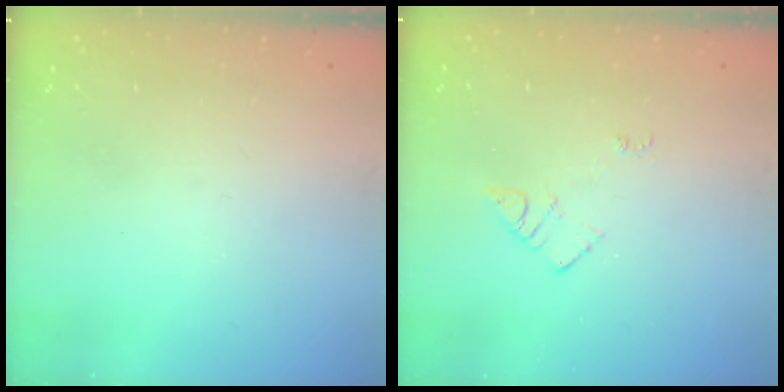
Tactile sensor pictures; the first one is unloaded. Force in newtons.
{"total": 4.5, "press": 4.4, "slide": 0.6}